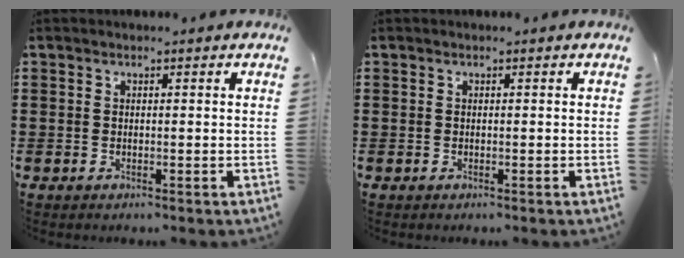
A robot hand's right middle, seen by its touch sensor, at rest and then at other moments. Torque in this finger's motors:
{"motor_torque": [0.00, 0.00, 0.00, -0.01]}